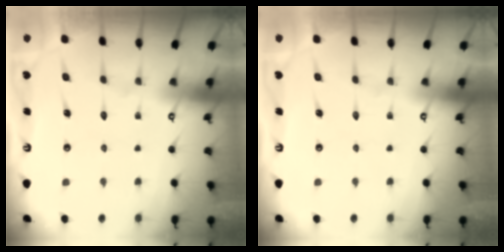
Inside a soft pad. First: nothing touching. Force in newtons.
{"total": 0.0}